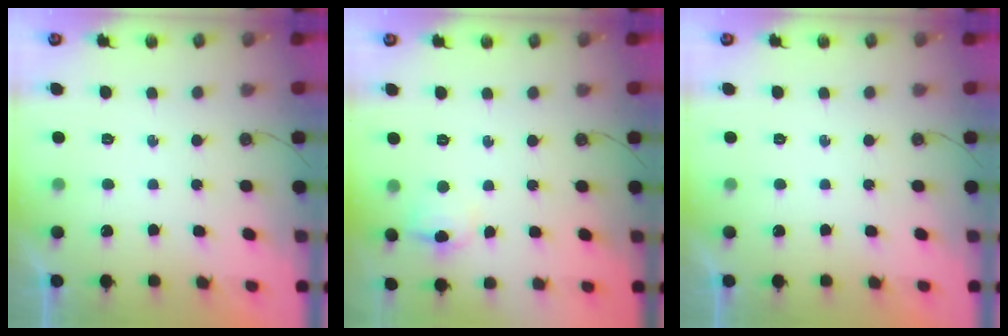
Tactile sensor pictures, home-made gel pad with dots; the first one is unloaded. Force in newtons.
{"total": 12.9, "press": 5.7, "slide": 11.5}
{"total": 0.0}